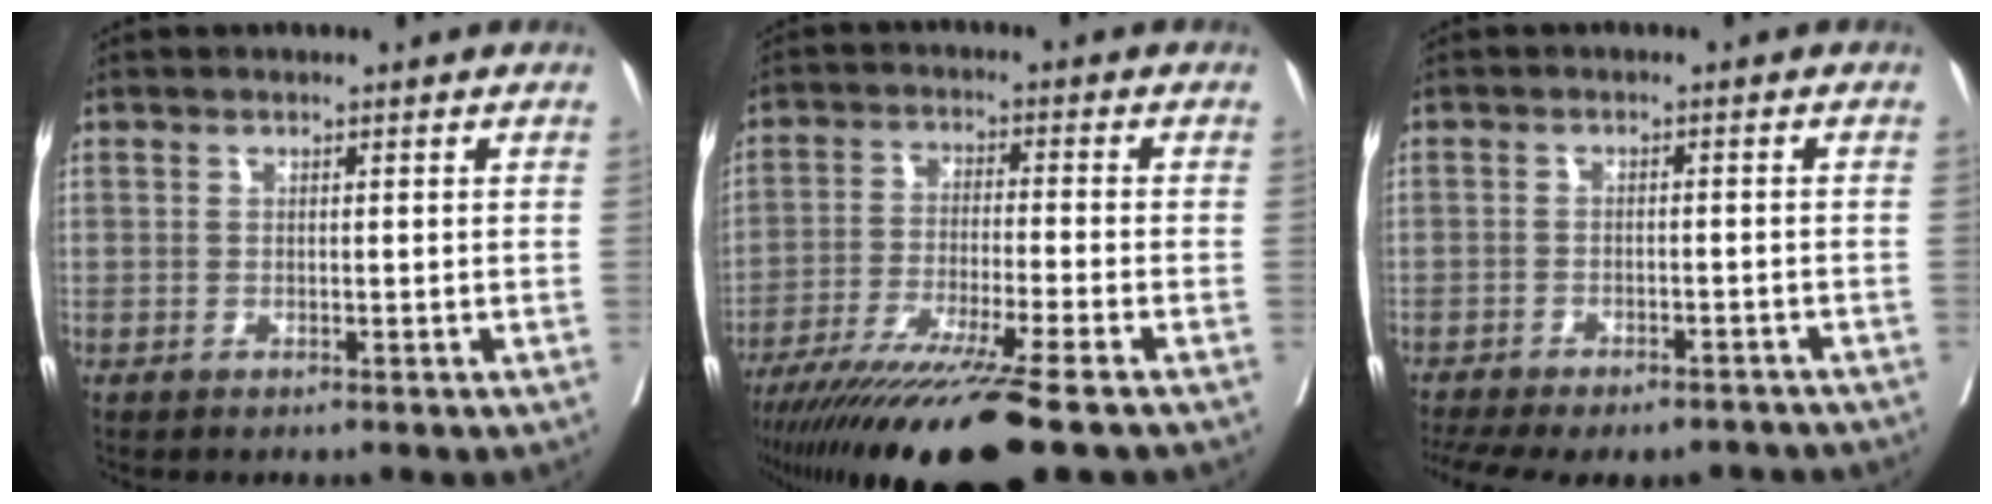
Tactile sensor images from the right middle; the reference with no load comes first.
{"total": 16.1, "force": [-12.2, -1.0, 10.5], "torque": [-0.174, -0.052, -0.201]}
{"total": 15.5, "force": [-13.0, 5.3, 6.6], "torque": [-0.163, -0.006, -0.174]}